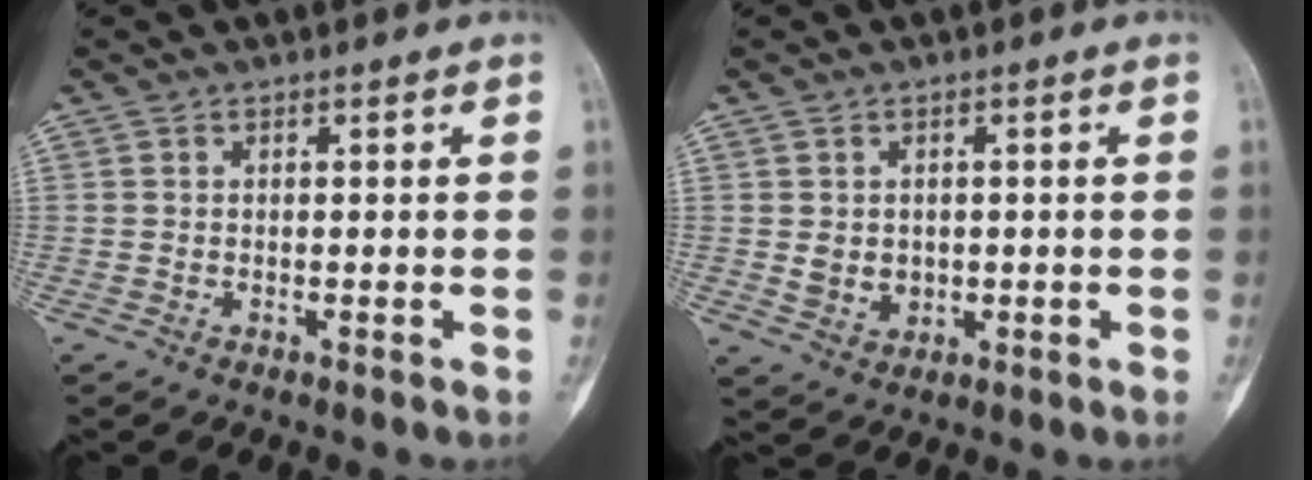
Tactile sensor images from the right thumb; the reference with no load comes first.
{"total": 3.8, "force": [-0.1, 3.1, 2.1], "torque": [-0.022, -0.001, 0.008]}